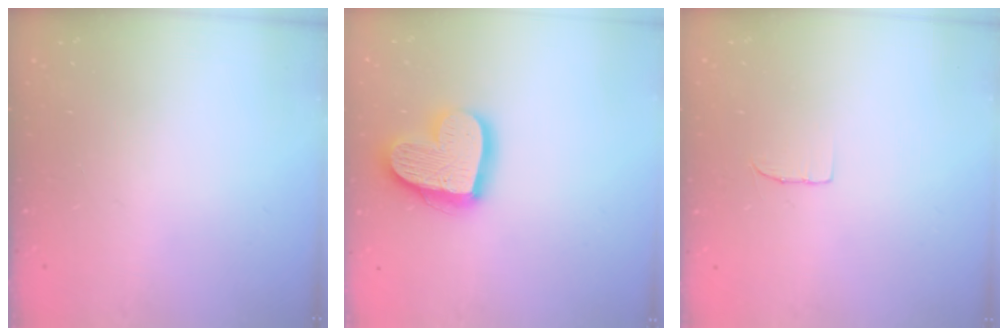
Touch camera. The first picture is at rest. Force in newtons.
{"total": 17.9, "press": 17.9, "slide": 1.4}
{"total": 4.4, "press": 4.3, "slide": 0.4}